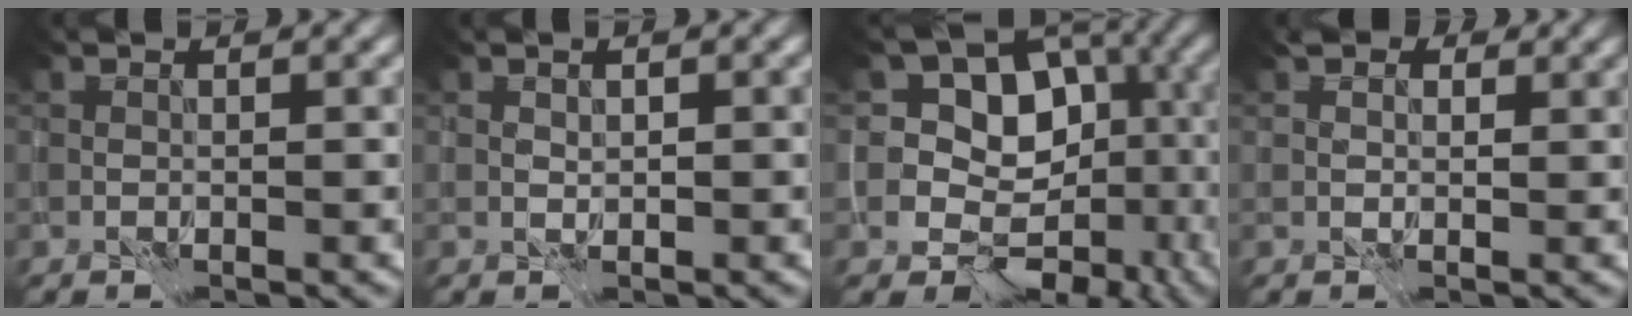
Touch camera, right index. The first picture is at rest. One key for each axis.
{"total": 0.5, "fx": 0.2, "fy": 0.4, "fz": 0.3, "tx": -0.006, "ty": 0.002, "tz": 0.004}
{"total": 12.1, "fx": 0.1, "fy": 10.4, "fz": 6.1, "tx": -0.068, "ty": 0.035, "tz": -0.010}
{"total": 2.2, "fx": 1.3, "fy": 1.6, "fz": 0.8, "tx": -0.008, "ty": 0.006, "tz": 0.000}